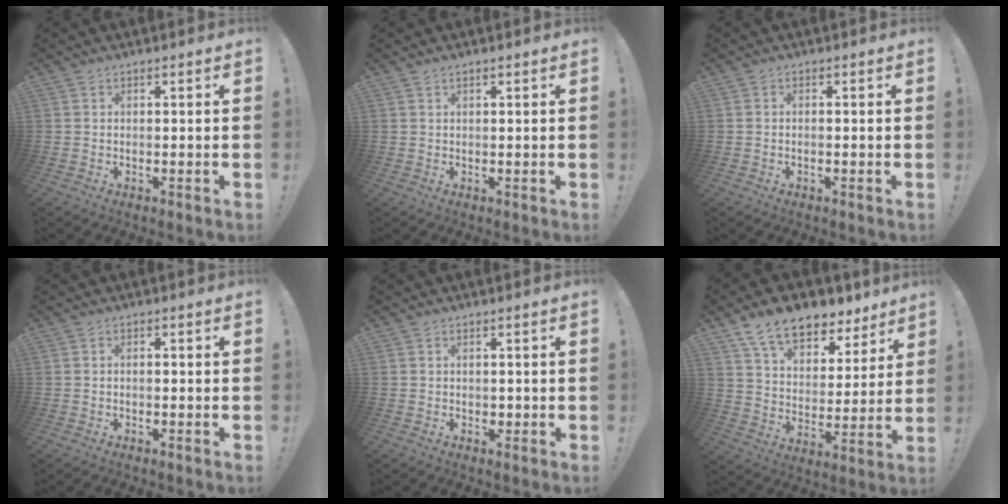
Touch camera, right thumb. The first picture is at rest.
{"total": 0.9, "force": [0.7, 0.2, 0.5], "torque": [-0.017, 0.003, 0.014]}
{"total": 0.5, "force": [-0.4, 0.2, 0.3], "torque": [-0.012, 0.003, -0.005]}
{"total": 1.1, "force": [-0.9, 0.3, 0.6], "torque": [-0.010, 0.003, -0.016]}
{"total": 1.0, "force": [0.1, 1.0, 0.3], "torque": [-0.004, 0.004, 0.002]}
{"total": 14.6, "force": [10.9, 7.4, 6.4], "torque": [-0.115, -0.070, 0.199]}